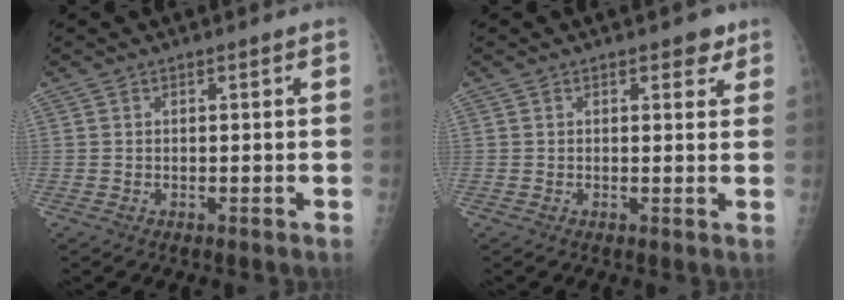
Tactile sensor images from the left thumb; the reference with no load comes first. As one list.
[{"total": 2.8, "force": [1.8, 1.4, 1.6], "torque": [-0.001, -0.006, 0.020]}]